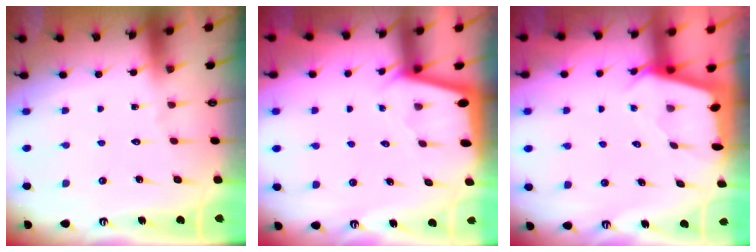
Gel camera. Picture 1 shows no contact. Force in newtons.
{"total": 1.9, "press": 1.9, "slide": 0.1}
{"total": 2.4, "press": 2.4, "slide": 0.3}